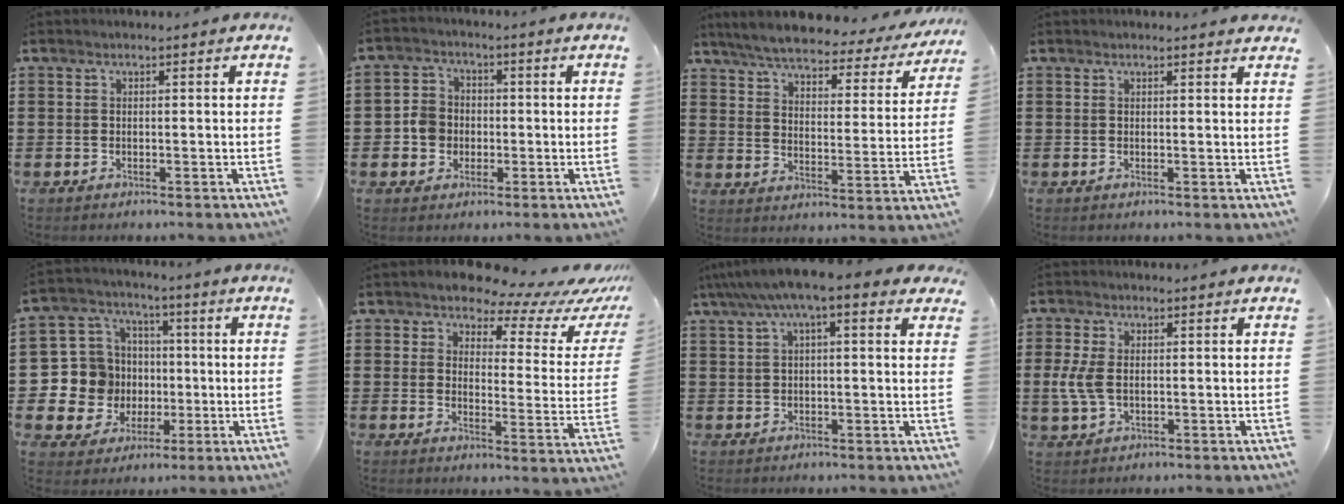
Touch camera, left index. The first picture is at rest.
{"total": 4.5, "force": [-0.8, 4.3, 1.3], "torque": [-0.038, 0.013, -0.017]}
{"total": 5.5, "force": [5.1, 0.6, 2.0], "torque": [-0.067, -0.033, 0.083]}
{"total": 1.1, "force": [1.1, 0.0, 0.3], "torque": [-0.008, -0.001, 0.021]}
{"total": 10.1, "force": [-0.2, 10.0, 1.6], "torque": [-0.102, -0.004, 0.003]}
{"total": 6.8, "force": [6.2, 2.1, 2.2], "torque": [-0.055, -0.044, 0.103]}
{"total": 6.5, "force": [3.9, 1.4, 5.0], "torque": [-0.107, 0.003, 0.065]}
{"total": 4.7, "force": [-0.1, 2.9, 3.7], "torque": [-0.102, -0.002, -0.010]}